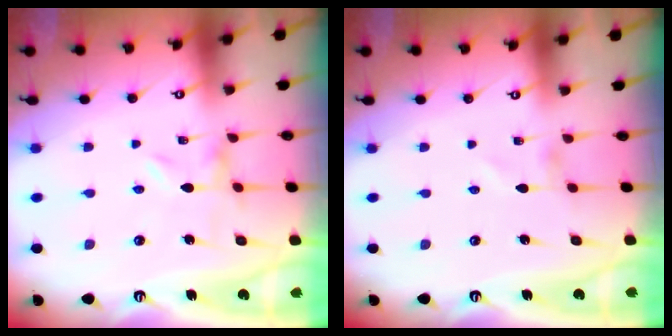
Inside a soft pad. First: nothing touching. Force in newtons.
{"total": 0.5, "press": 0.5, "slide": 0.1}